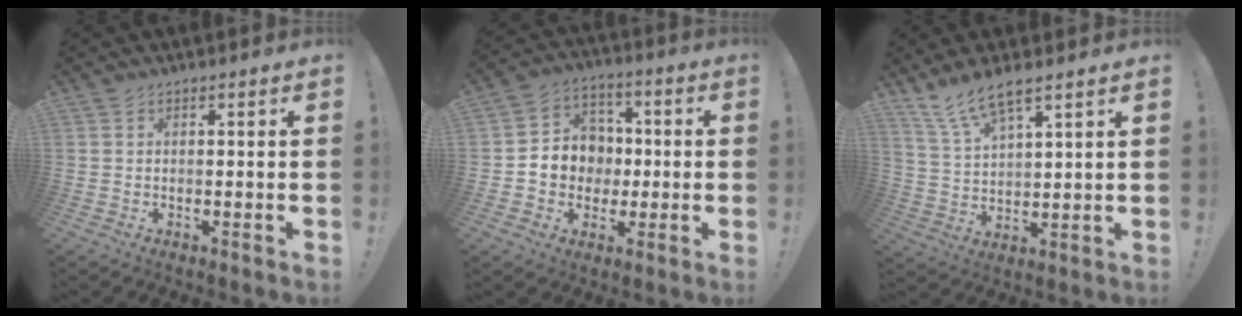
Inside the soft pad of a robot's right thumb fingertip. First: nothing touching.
{"total": 9.9, "force": [-1.7, 9.3, 3.1], "torque": [-0.046, 0.015, -0.022]}
{"total": 9.0, "force": [7.3, 2.1, 4.8], "torque": [-0.105, -0.033, 0.138]}